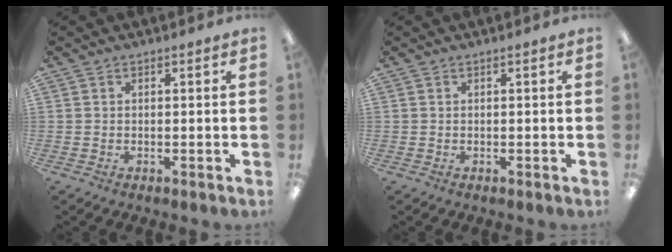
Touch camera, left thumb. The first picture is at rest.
{"total": 0.0}